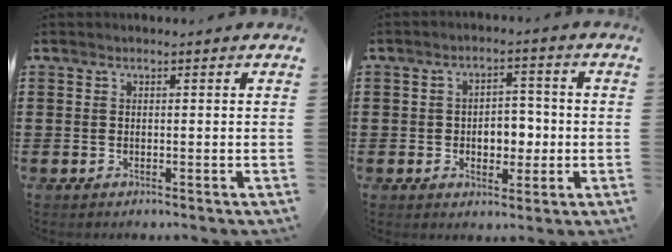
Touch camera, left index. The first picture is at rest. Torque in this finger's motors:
{"motor_torque": [0.26, 0.06, 0.21, 0.07]}